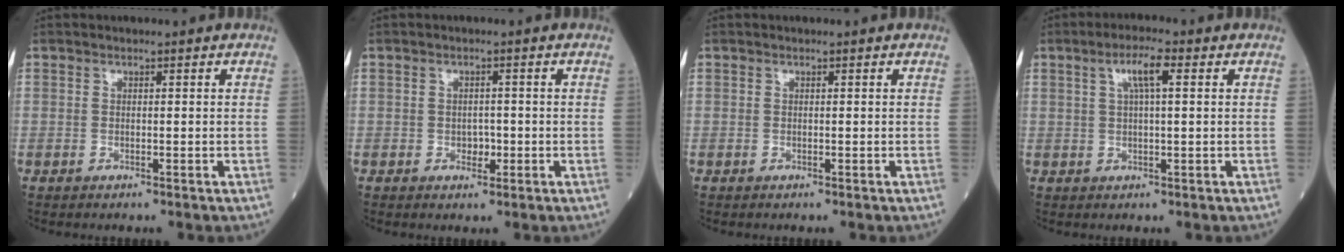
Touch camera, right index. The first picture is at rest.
{"total": 1.7, "force": [-0.5, 1.2, 1.1], "torque": [-0.013, 0.003, -0.006]}
{"total": 0.0}
{"total": 4.7, "force": [1.7, 0.6, 4.3], "torque": [-0.082, 0.011, 0.031]}